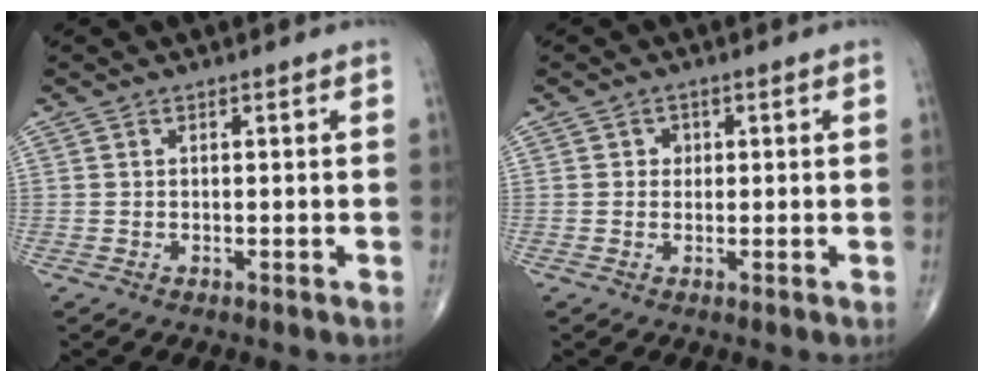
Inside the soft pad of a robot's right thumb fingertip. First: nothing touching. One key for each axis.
{"total": 1.6, "fx": 0.3, "fy": 1.5, "fz": 0.5, "tx": 0.002, "ty": 0.002, "tz": 0.001}